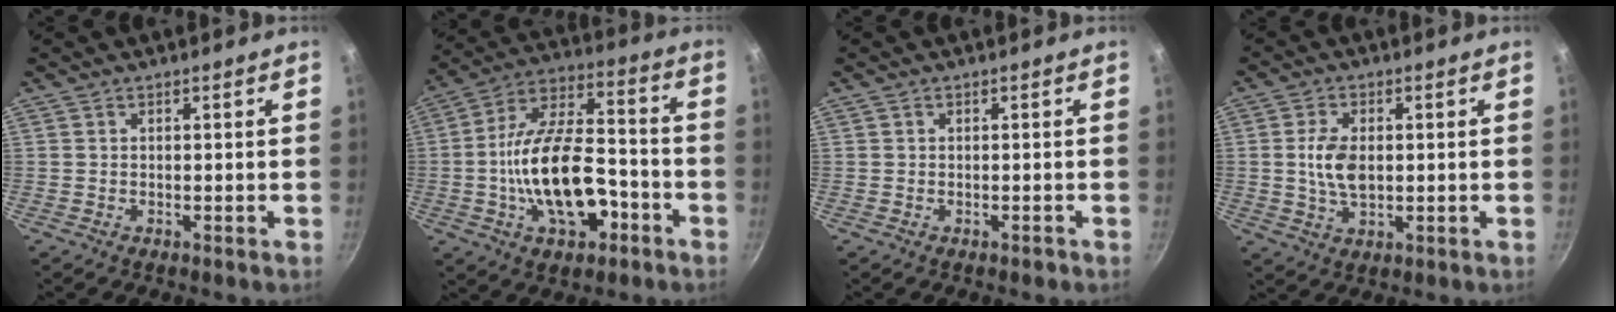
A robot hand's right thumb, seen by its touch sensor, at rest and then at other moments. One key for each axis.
{"total": 19.1, "fx": -5.6, "fy": 10.1, "fz": 15.2, "tx": -0.245, "ty": 0.051, "tz": -0.095}
{"total": 0.7, "fx": -0.5, "fy": 0.4, "fz": 0.4, "tx": -0.002, "ty": 0.007, "tz": -0.005}
{"total": 7.0, "fx": 0.3, "fy": 4.2, "fz": 5.6, "tx": -0.102, "ty": -0.001, "tz": 0.006}